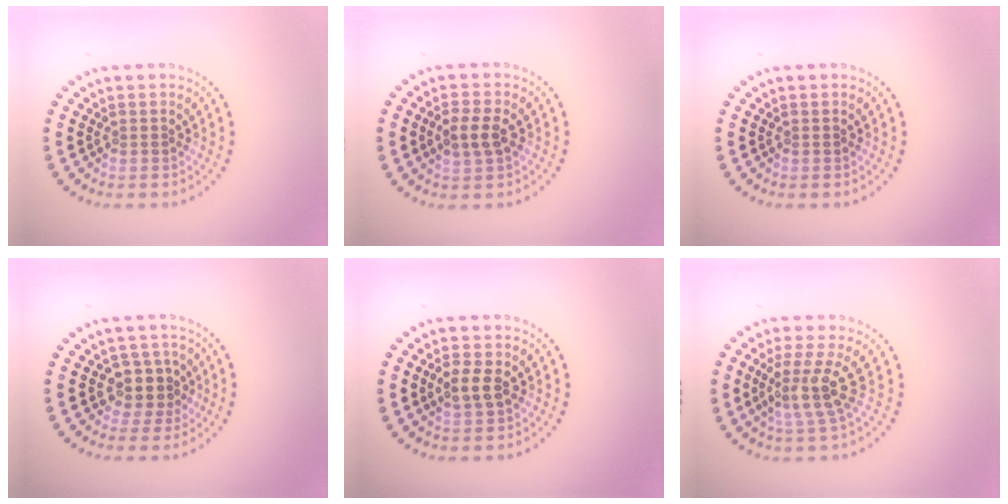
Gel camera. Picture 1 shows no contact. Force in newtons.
{"total": 2.5, "press": 2.5, "slide": 0.3}
{"total": 0.0}
{"total": 2.9, "press": 2.6, "slide": 1.4}
{"total": 2.7, "press": 2.6, "slide": 0.3}
{"total": 3.8, "press": 2.8, "slide": 2.6}